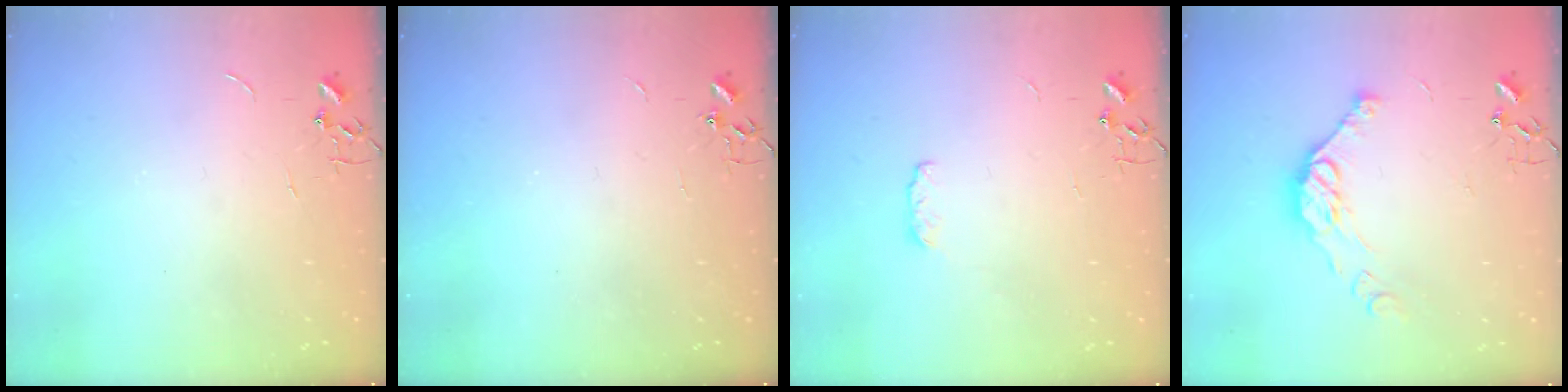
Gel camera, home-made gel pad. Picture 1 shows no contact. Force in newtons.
{"total": 2.1, "press": 2.1, "slide": 0.4}
{"total": 4.5, "press": 4.4, "slide": 0.6}
{"total": 11.1, "press": 11.1, "slide": 0.8}